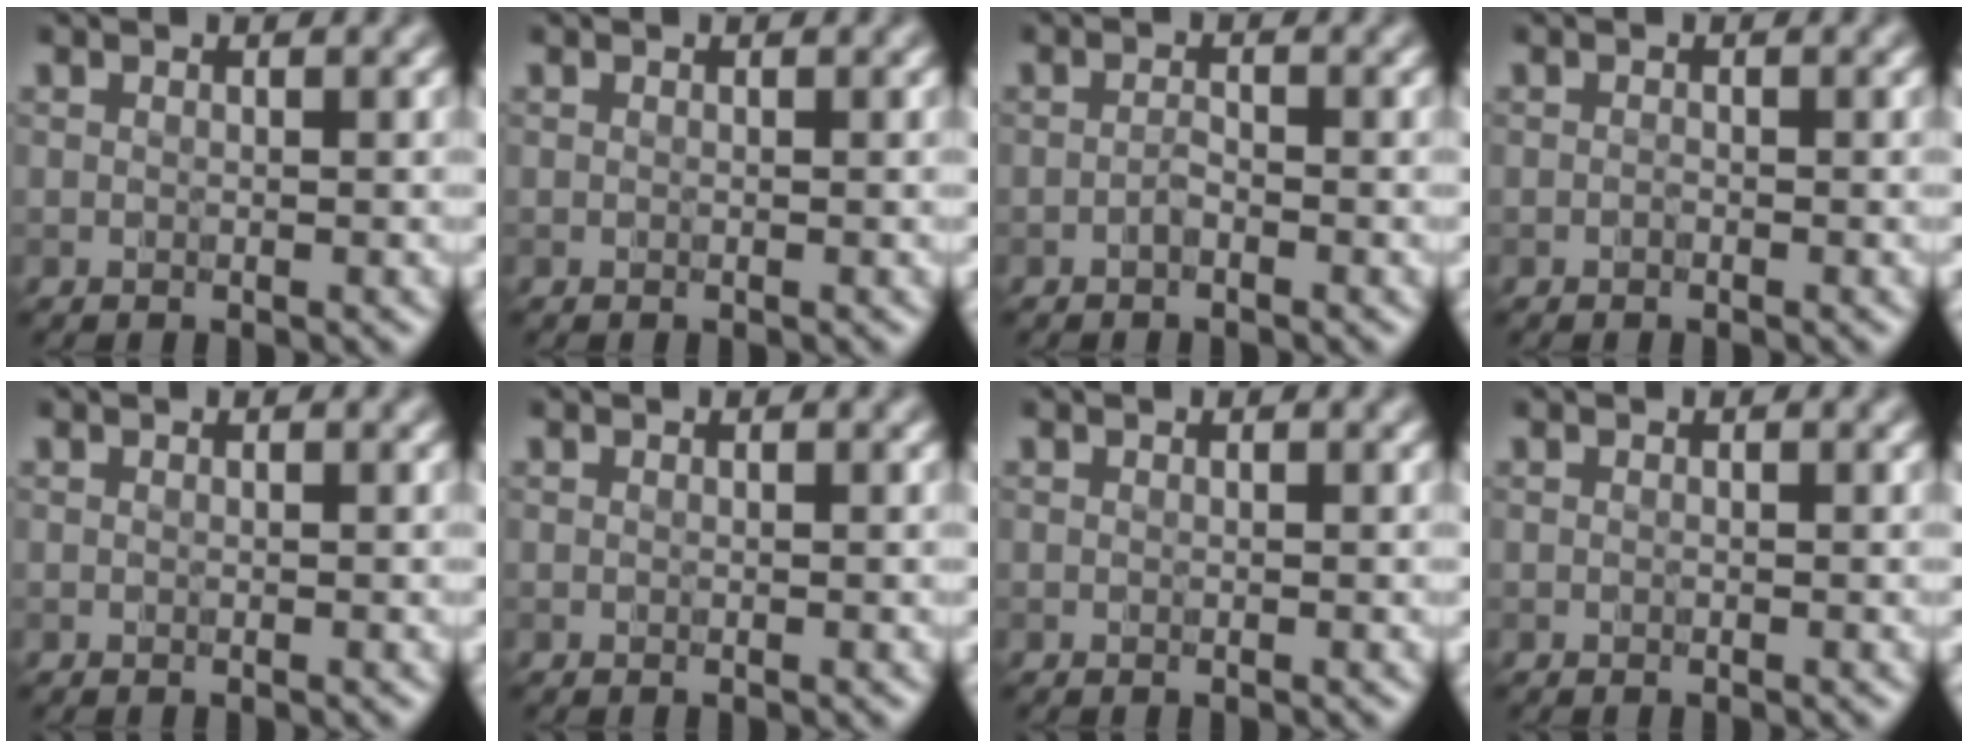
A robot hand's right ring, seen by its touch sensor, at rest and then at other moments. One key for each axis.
{"total": 0.0}
{"total": 0.6, "fx": -0.5, "fy": 0.1, "fz": 0.4, "tx": -0.007, "ty": 0.002, "tz": -0.011}
{"total": 0.0}
{"total": 0.0}
{"total": 0.0}
{"total": 0.0}
{"total": 0.0}